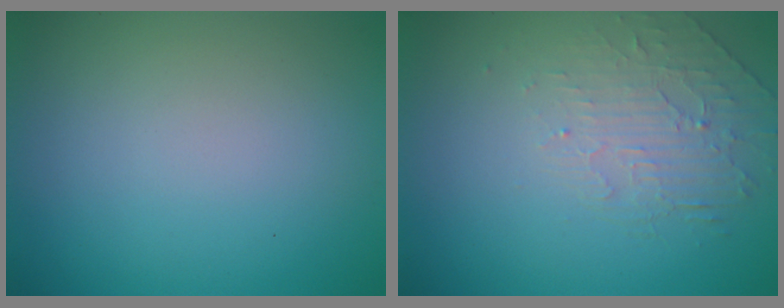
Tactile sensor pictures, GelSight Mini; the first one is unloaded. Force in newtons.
{"total": 2.1, "press": 1.2, "slide": 1.7}